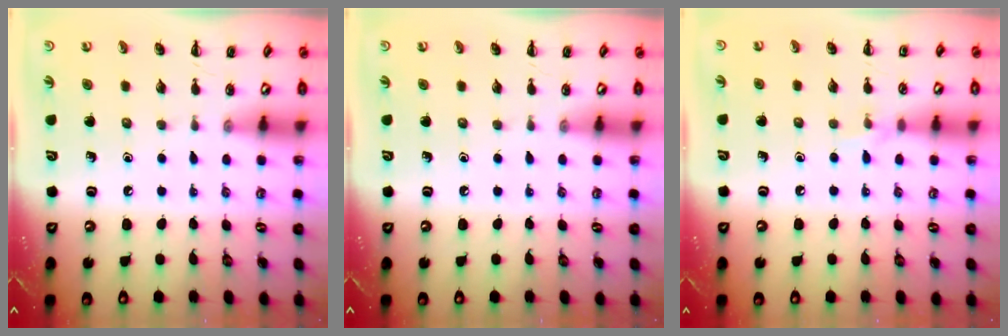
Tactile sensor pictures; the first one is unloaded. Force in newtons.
{"total": 0.0}
{"total": 4.8, "press": 4.6, "slide": 1.3}